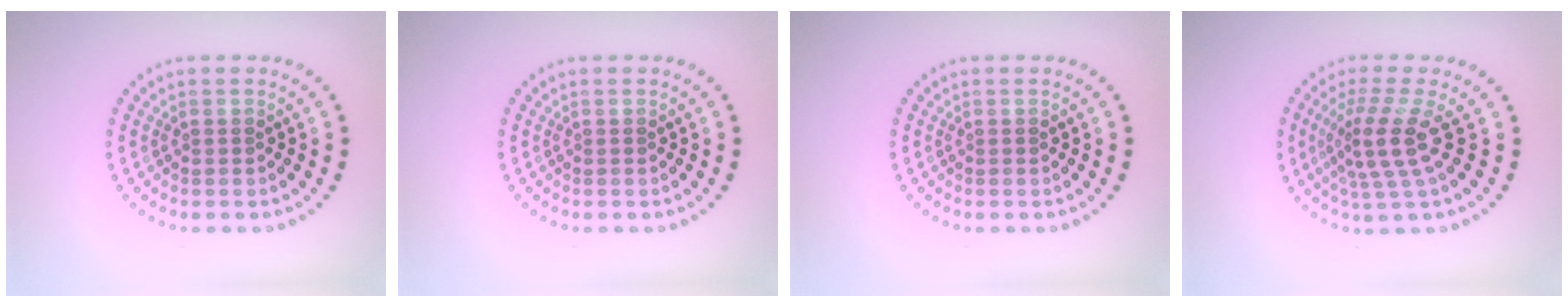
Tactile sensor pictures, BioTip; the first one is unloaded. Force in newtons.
{"total": 0.0}
{"total": 0.0}
{"total": 3.9, "press": 3.0, "slide": 2.5}